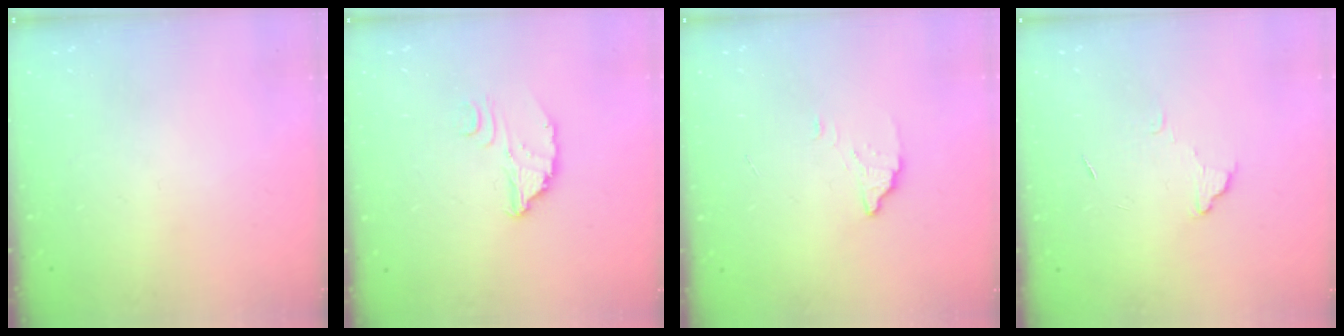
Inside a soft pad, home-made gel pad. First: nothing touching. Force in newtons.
{"total": 2.9, "press": 2.9, "slide": 0.2}
{"total": 2.7, "press": 2.7, "slide": 0.2}
{"total": 3.8, "press": 3.8, "slide": 0.2}